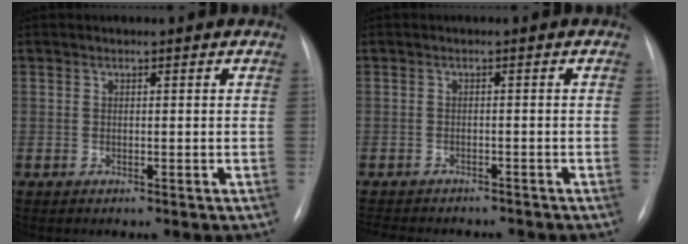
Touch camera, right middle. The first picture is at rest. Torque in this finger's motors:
{"motor_torque": [0.55, -0.57, 0.03, 0.00]}